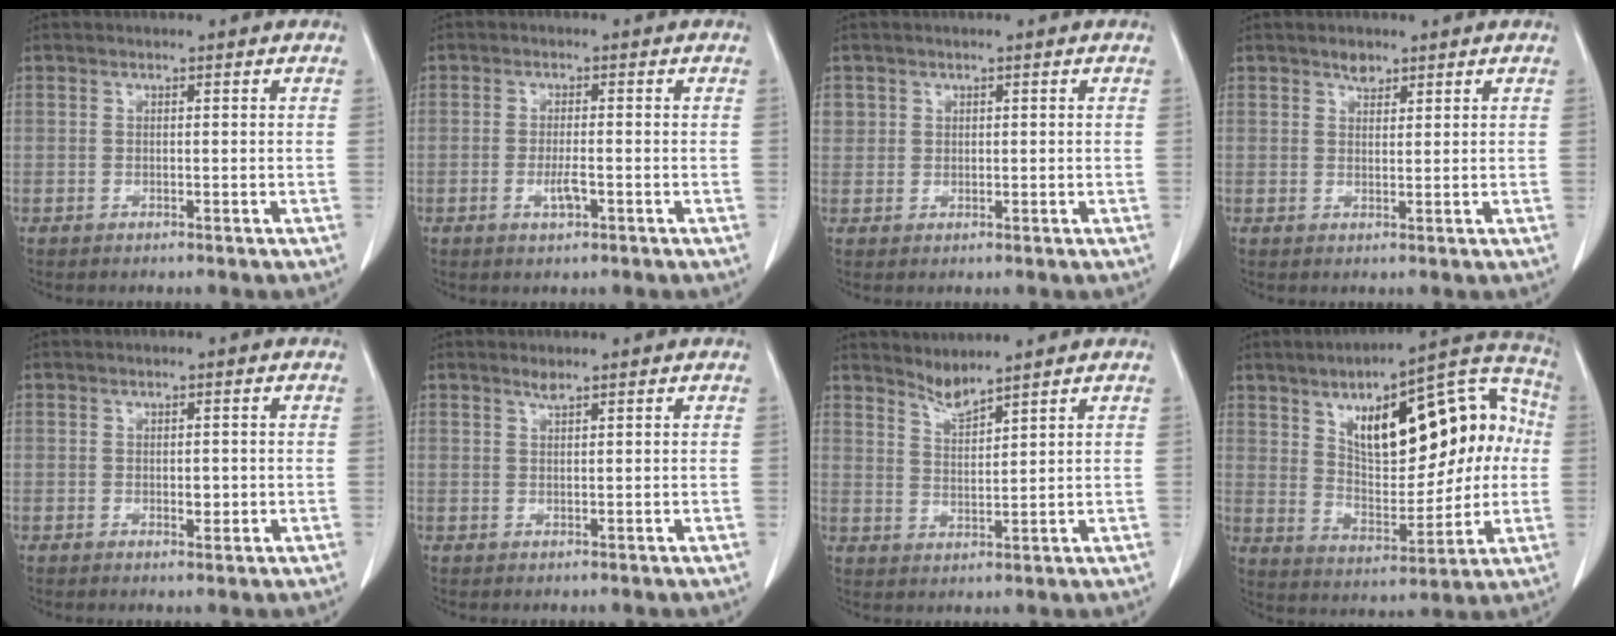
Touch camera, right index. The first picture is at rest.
{"total": 2.7, "force": [-1.0, 0.7, 2.4], "torque": [-0.045, 0.001, -0.013]}
{"total": 2.5, "force": [1.3, 2.1, 0.3], "torque": [0.007, 0.010, 0.027]}
{"total": 1.8, "force": [1.4, 1.0, 0.6], "torque": [-0.011, 0.000, 0.023]}
{"total": 1.9, "force": [-0.1, 1.0, 1.6], "torque": [-0.021, 0.000, 0.005]}
{"total": 0.9, "force": [0.8, -0.1, 0.4], "torque": [-0.011, -0.002, 0.019]}
{"total": 3.3, "force": [3.1, -0.7, 0.5], "torque": [-0.013, -0.010, 0.066]}
{"total": 21.3, "force": [4.9, 9.0, 18.6], "torque": [-0.261, 0.044, 0.078]}